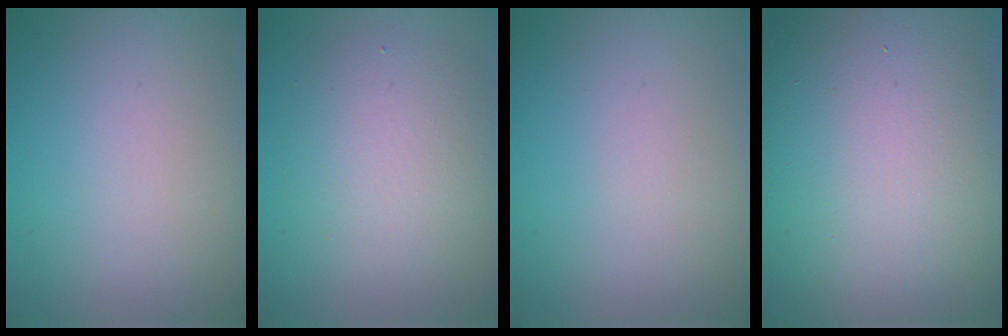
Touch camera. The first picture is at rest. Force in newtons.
{"total": 4.4, "press": 4.4, "slide": 0.1}
{"total": 0.0}
{"total": 18.4, "press": 18.3, "slide": 1.2}